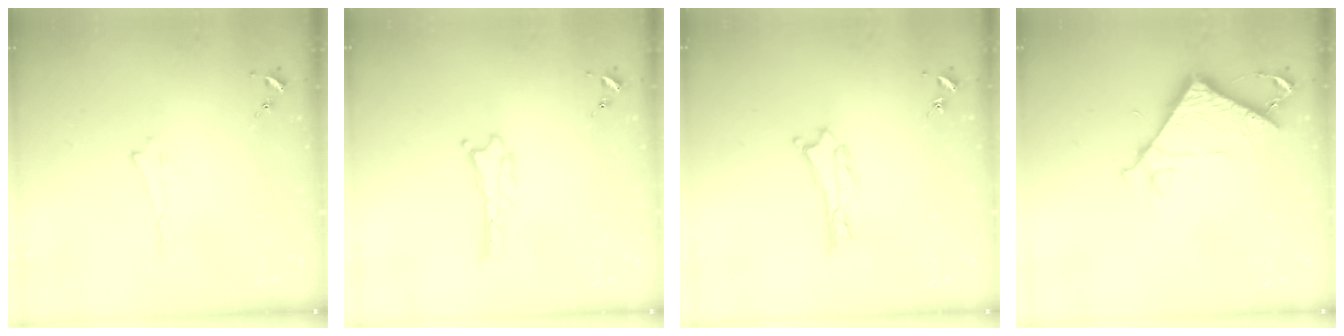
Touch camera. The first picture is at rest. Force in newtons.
{"total": 0.9, "press": 0.8, "slide": 0.1}
{"total": 0.7, "press": 0.6, "slide": 0.2}
{"total": 7.9, "press": 7.8, "slide": 0.6}